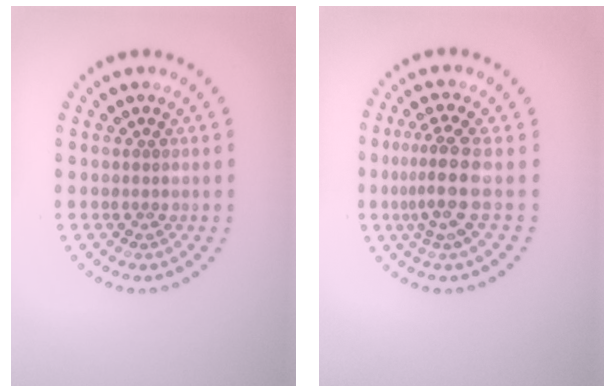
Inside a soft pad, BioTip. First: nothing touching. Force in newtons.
{"total": 3.4, "press": 2.5, "slide": 2.3}